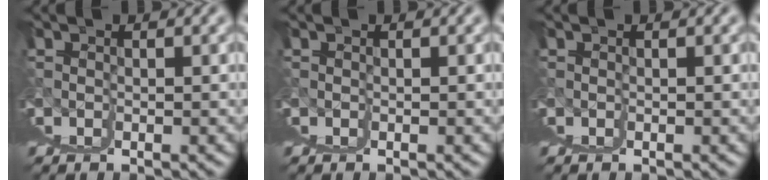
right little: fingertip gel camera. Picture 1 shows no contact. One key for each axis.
{"total": 0.0}
{"total": 0.0}